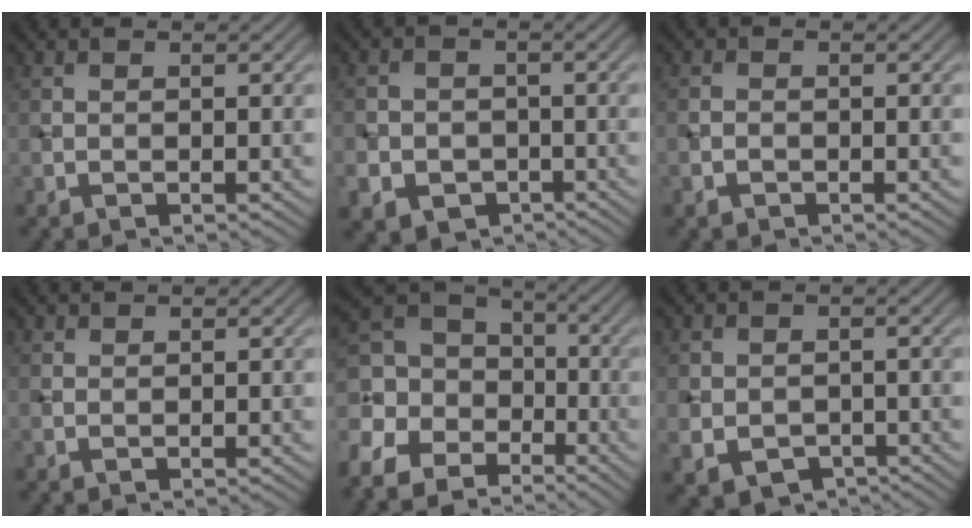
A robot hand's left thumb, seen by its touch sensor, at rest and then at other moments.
{"total": 6.4, "force": [-3.0, 5.5, 1.6], "torque": [-0.042, -0.016, -0.063]}
{"total": 1.4, "force": [-1.0, 1.0, 0.3], "torque": [-0.004, -0.002, -0.023]}
{"total": 0.5, "force": [0.4, 0.3, 0.0], "torque": [-0.001, 0.000, 0.011]}
{"total": 12.0, "force": [-5.6, 8.7, 6.0], "torque": [-0.177, -0.021, -0.098]}
{"total": 3.4, "force": [-1.2, 2.9, 1.3], "torque": [-0.037, -0.022, -0.017]}